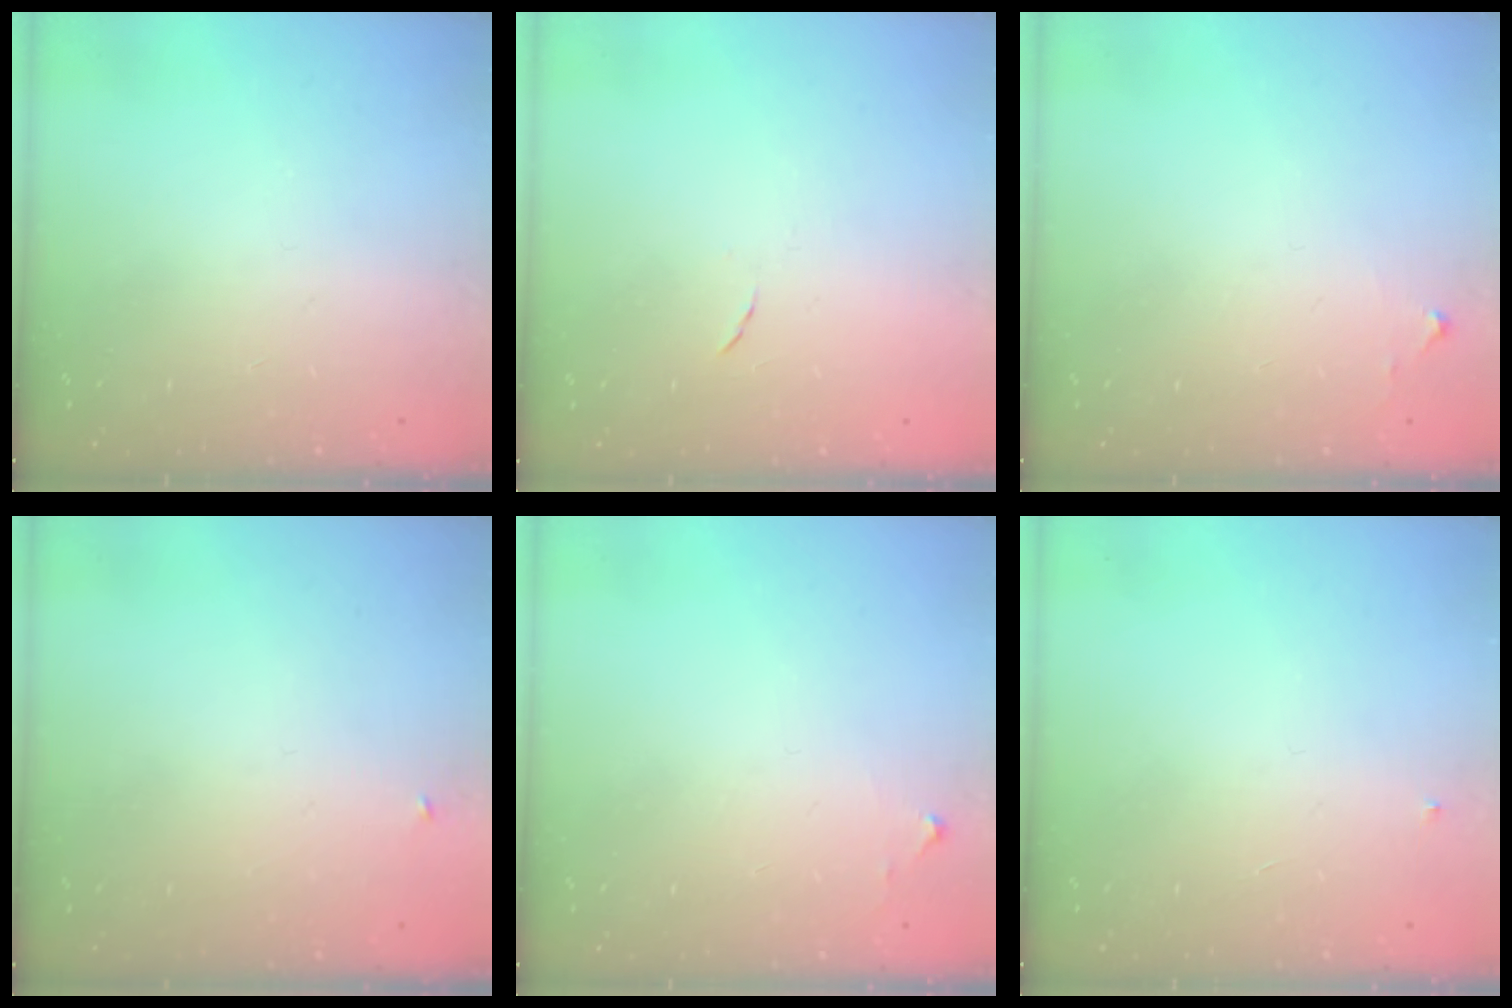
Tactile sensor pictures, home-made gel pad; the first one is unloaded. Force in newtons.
{"total": 4.2, "press": 4.2, "slide": 0.5}
{"total": 5.0, "press": 5.0, "slide": 0.7}
{"total": 2.3, "press": 2.3, "slide": 0.2}
{"total": 5.0, "press": 5.0, "slide": 0.7}
{"total": 3.0, "press": 2.9, "slide": 0.4}